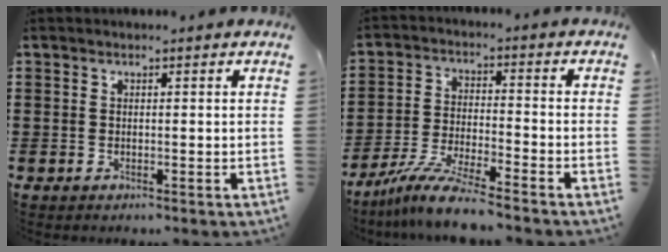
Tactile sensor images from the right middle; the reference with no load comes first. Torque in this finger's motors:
{"motor_torque": [1.59, -0.55, 0.46, 0.05]}